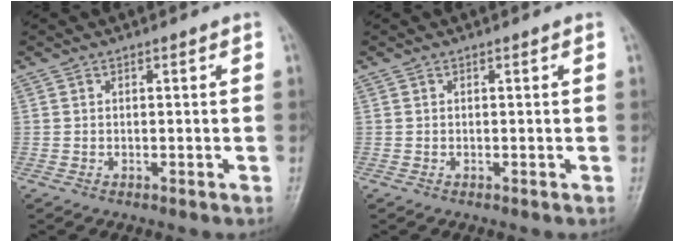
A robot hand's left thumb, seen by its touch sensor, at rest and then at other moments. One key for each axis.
{"total": 0.0}